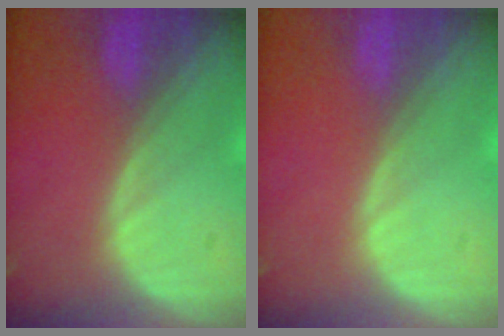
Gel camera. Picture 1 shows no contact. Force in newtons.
{"total": 0.0}